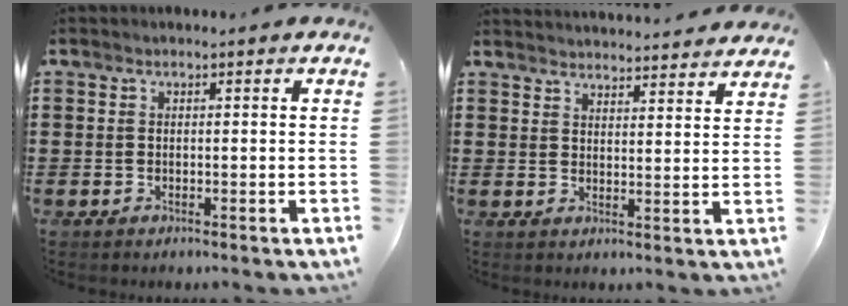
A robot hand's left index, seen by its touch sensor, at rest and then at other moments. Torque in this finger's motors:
{"motor_torque": [2.14, 0.00, 0.19, 0.08]}